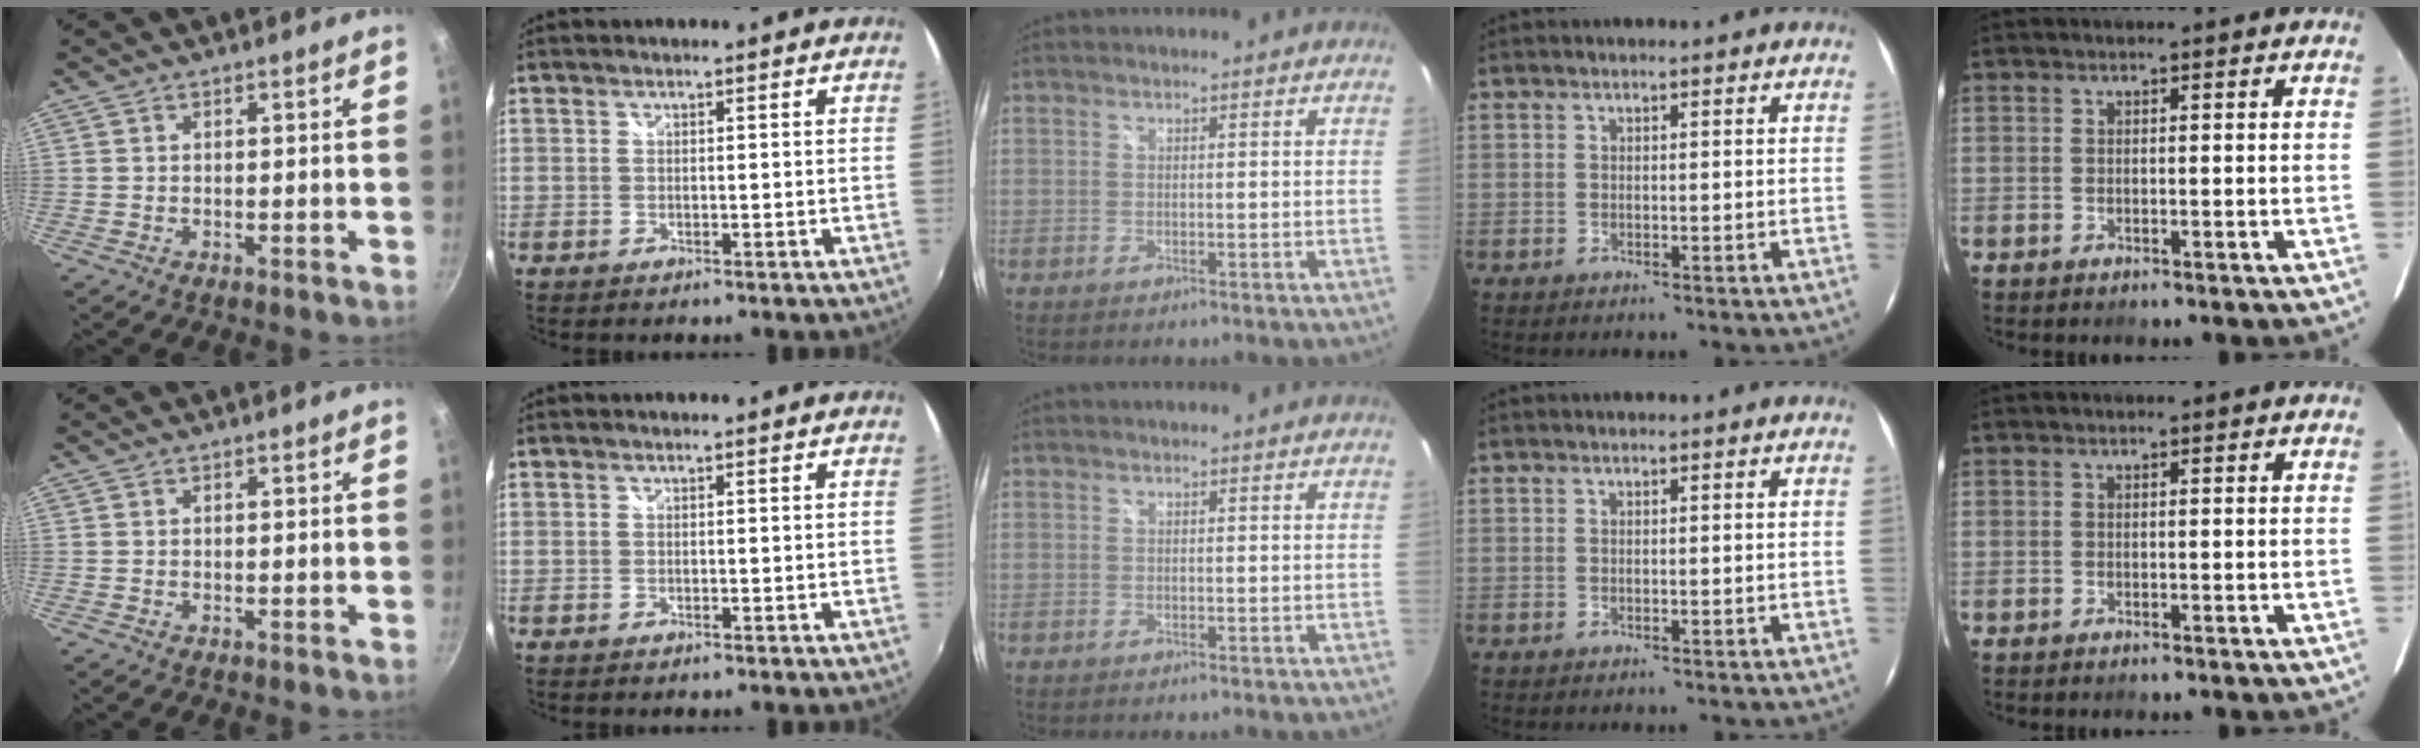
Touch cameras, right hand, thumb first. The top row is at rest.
{}